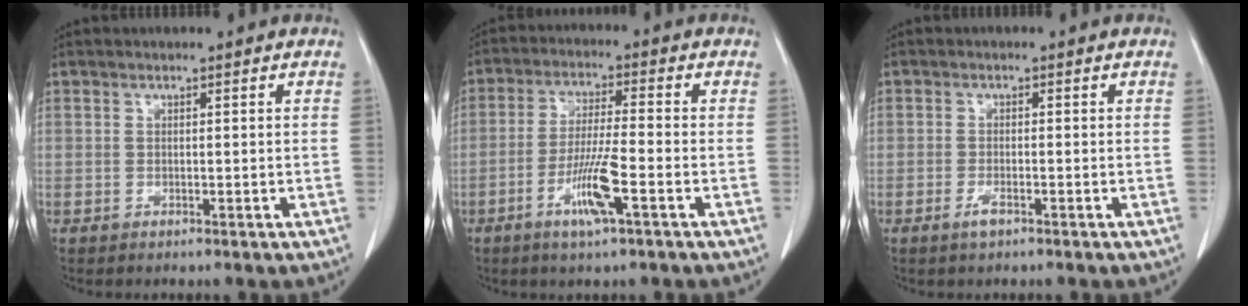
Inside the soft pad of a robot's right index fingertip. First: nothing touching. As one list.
[{"total": 7.9, "force": [-3.4, 0.1, 7.2], "torque": [-0.139, -0.010, -0.064]}, {"total": 1.7, "force": [-1.1, 0.4, 1.3], "torque": [-0.029, -0.002, -0.020]}]